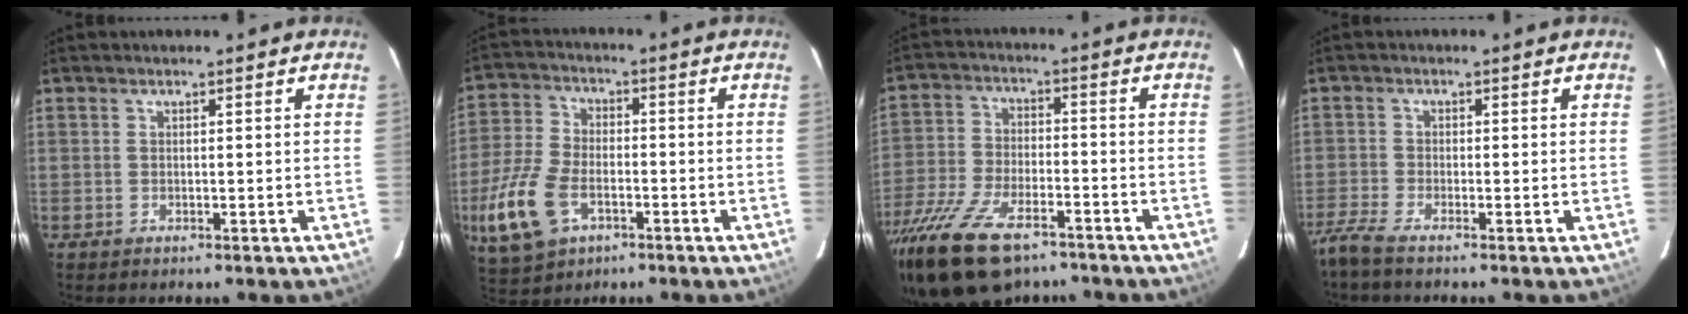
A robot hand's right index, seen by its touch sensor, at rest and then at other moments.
{"total": 13.6, "force": [-5.4, 8.3, 9.4], "torque": [-0.225, -0.006, -0.098]}
{"total": 19.3, "force": [-13.5, 8.2, 11.1], "torque": [-0.247, -0.038, -0.241]}
{"total": 4.7, "force": [-3.9, 0.3, 2.5], "torque": [-0.073, -0.016, -0.081]}